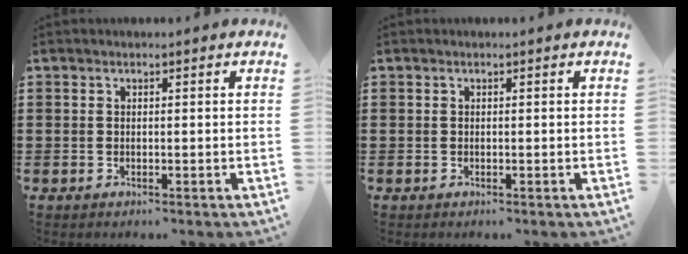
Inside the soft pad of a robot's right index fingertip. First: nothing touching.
{"total": 0.0}